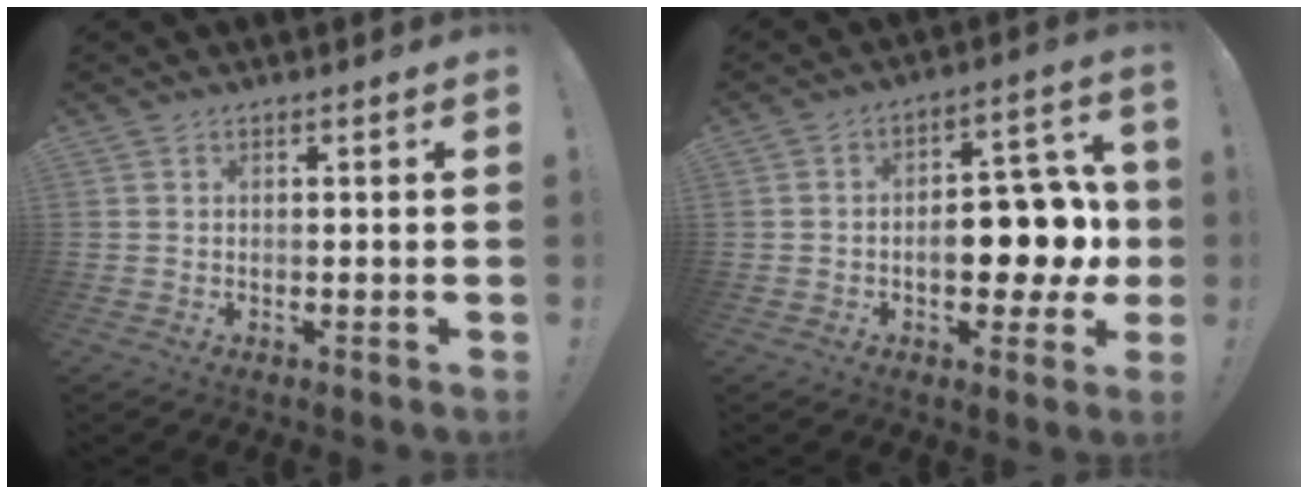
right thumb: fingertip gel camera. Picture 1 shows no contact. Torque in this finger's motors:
{"motor_torque": [1.65, 1.48, 0.85, -0.27, 0.13]}